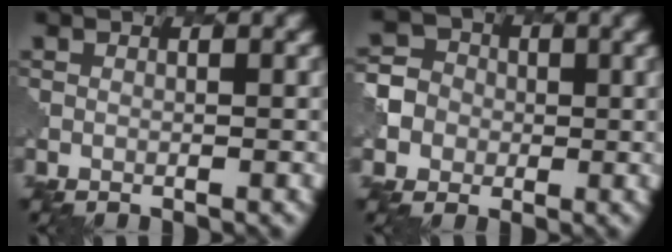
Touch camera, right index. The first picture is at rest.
{"total": 4.7, "force": [-0.6, 4.6, 1.0], "torque": [-0.008, 0.009, -0.026]}